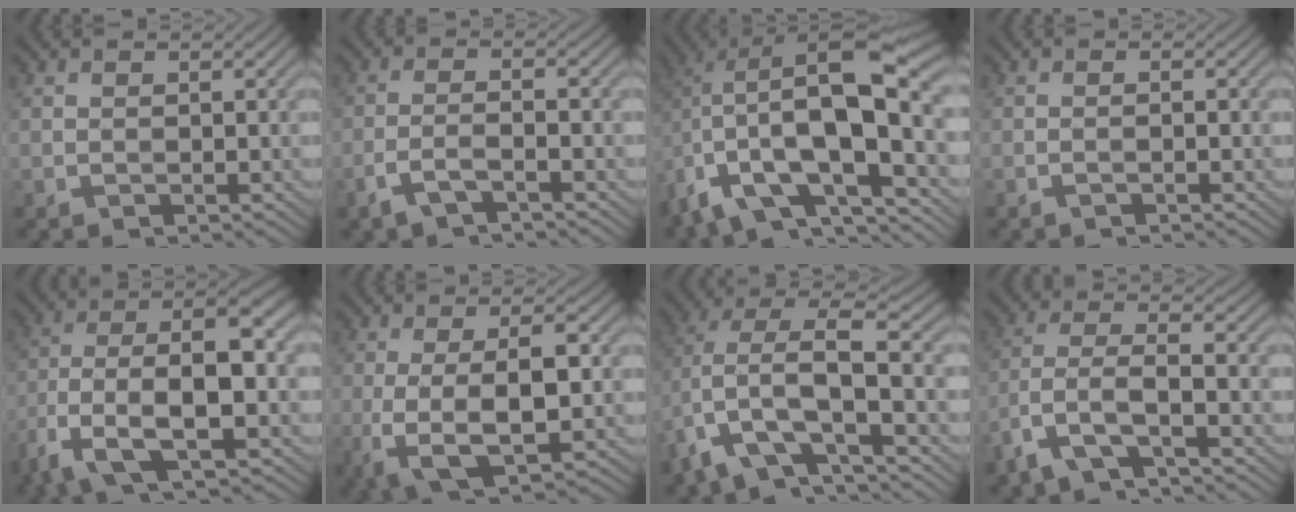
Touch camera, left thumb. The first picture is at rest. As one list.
[{"total": 3.7, "force": [-2.5, 0.9, 2.6], "torque": [-0.059, 0.001, -0.059]}, {"total": 19.1, "force": [-3.0, 9.0, 16.6], "torque": [-0.284, -0.014, -0.041]}, {"total": 0.8, "force": [-0.5, 0.0, 0.6], "torque": [-0.012, 0.004, -0.012]}, {"total": 12.3, "force": [-4.3, 5.0, 10.4], "torque": [-0.208, -0.004, -0.086]}, {"total": 8.4, "force": [-1.5, 2.9, 7.7], "torque": [-0.150, -0.007, -0.026]}, {"total": 12.6, "force": [-3.3, 5.2, 11.0], "torque": [-0.238, 0.004, -0.067]}, {"total": 7.3, "force": [-4.1, 2.4, 5.5], "torque": [-0.122, -0.001, -0.094]}]